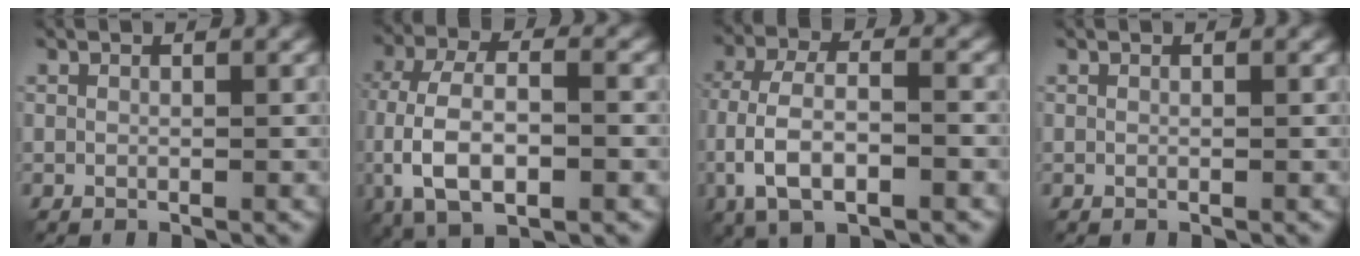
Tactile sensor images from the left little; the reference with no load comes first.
{"total": 9.1, "force": [-2.3, 4.4, 7.7], "torque": [-0.159, 0.002, -0.049]}
{"total": 7.0, "force": [-2.7, 3.0, 5.7], "torque": [-0.116, 0.003, -0.056]}
{"total": 0.0}